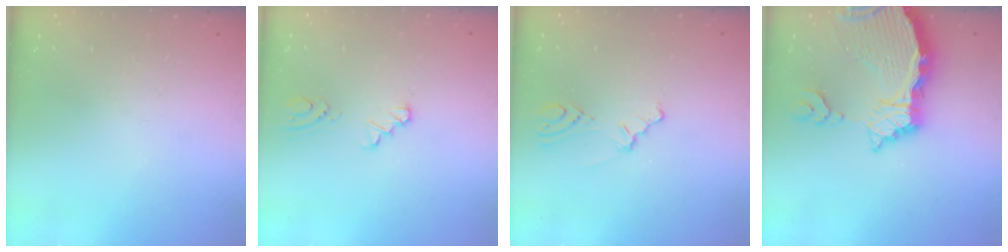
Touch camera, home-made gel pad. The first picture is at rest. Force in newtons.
{"total": 0.7, "press": 0.7, "slide": 0.1}
{"total": 2.1, "press": 2.0, "slide": 0.7}
{"total": 9.8, "press": 9.7, "slide": 1.1}